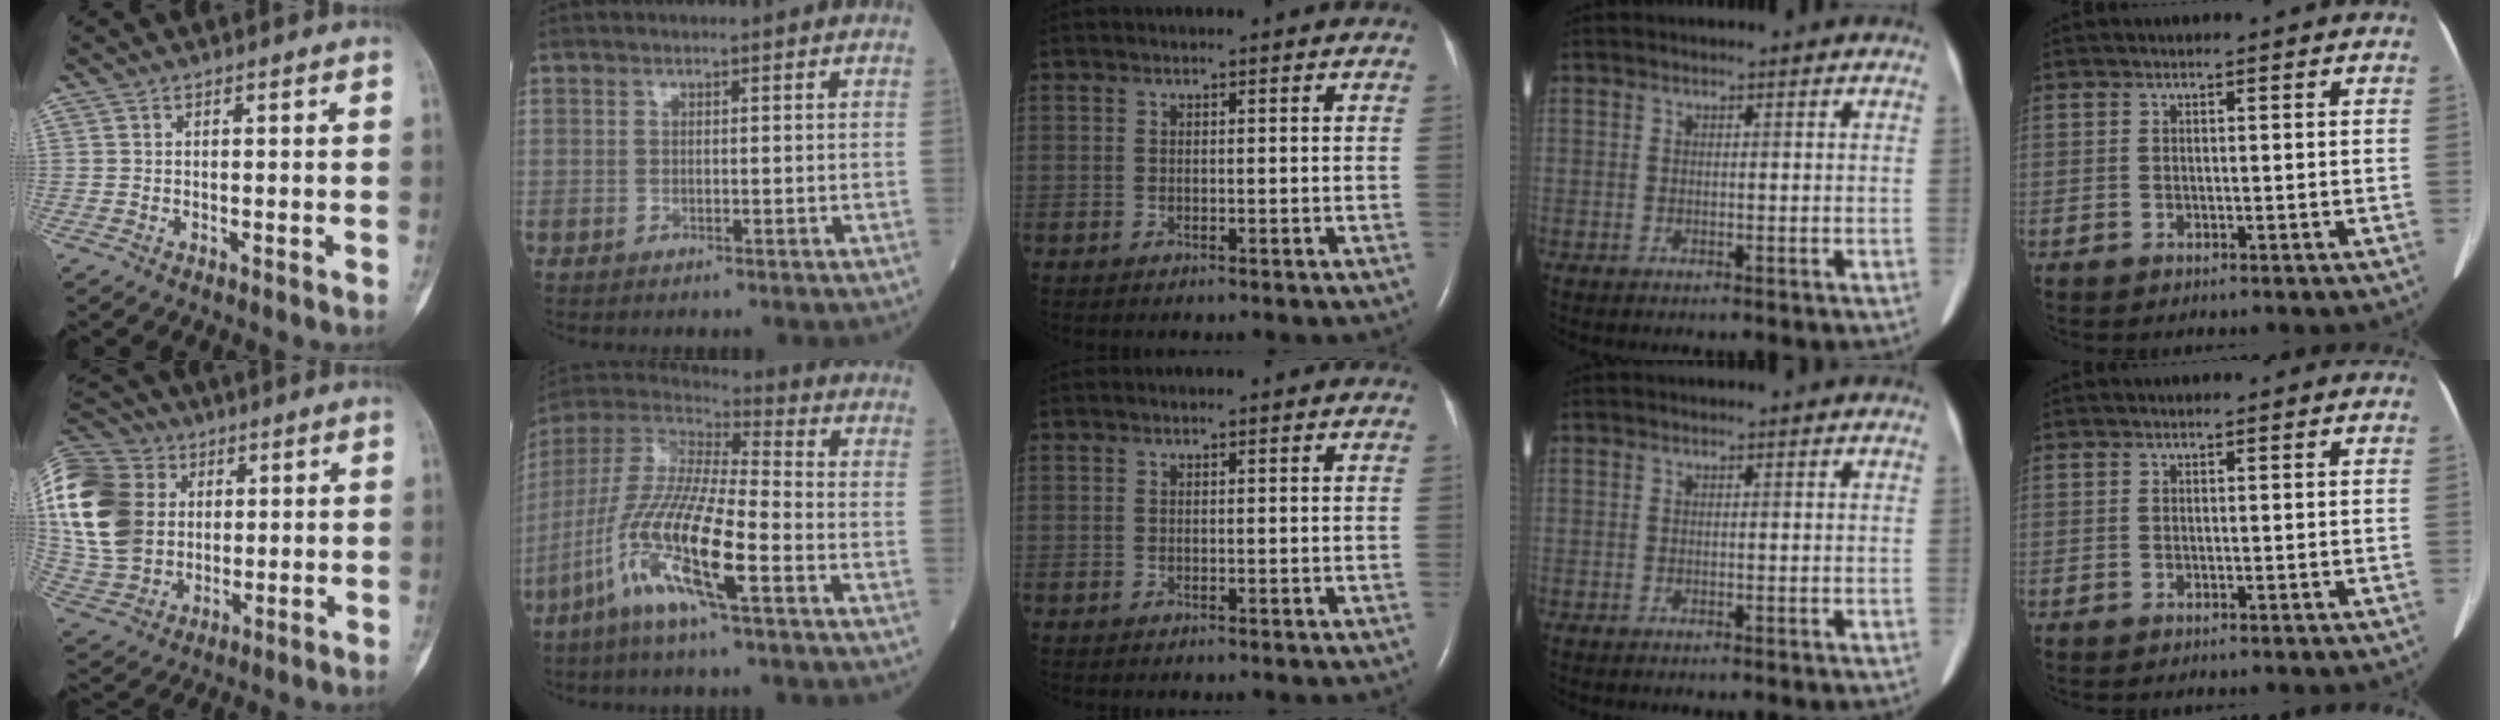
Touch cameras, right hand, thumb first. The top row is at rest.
{"thumb": {"total": 21.9, "force": [3.6, 17.4, 12.8], "torque": [-0.275, 0.012, 0.072]}, "index": {"total": 16.6, "force": [-7.3, 1.7, 14.8], "torque": [-0.318, -0.026, -0.146]}}